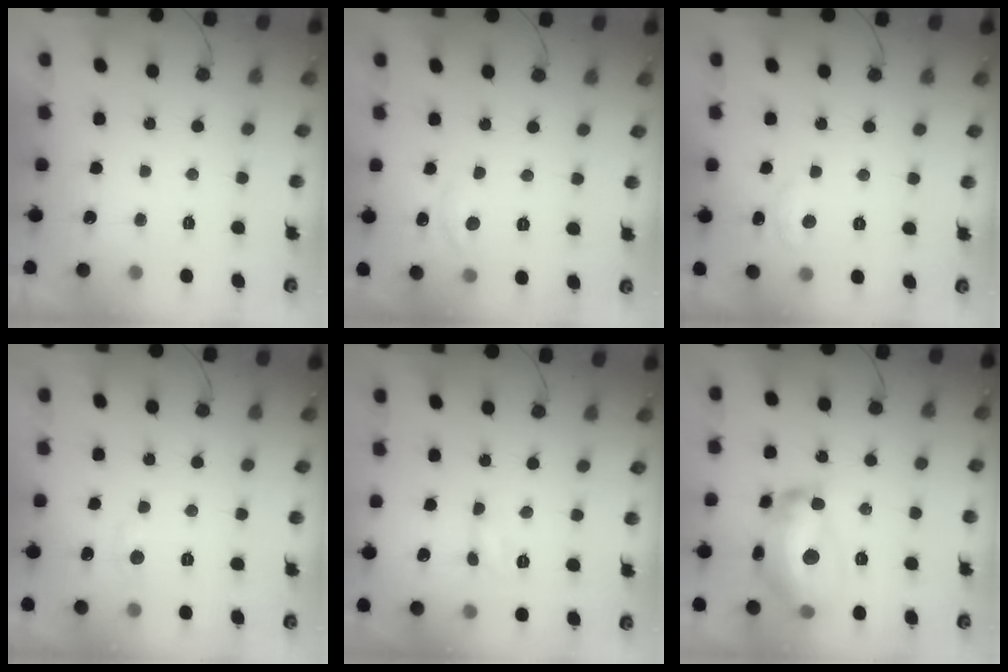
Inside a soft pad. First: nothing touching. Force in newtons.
{"total": 5.0, "press": 4.9, "slide": 0.7}
{"total": 4.5, "press": 4.5, "slide": 0.5}
{"total": 5.0, "press": 4.9, "slide": 0.7}
{"total": 2.8, "press": 2.8, "slide": 0.4}
{"total": 18.8, "press": 18.8, "slide": 1.1}